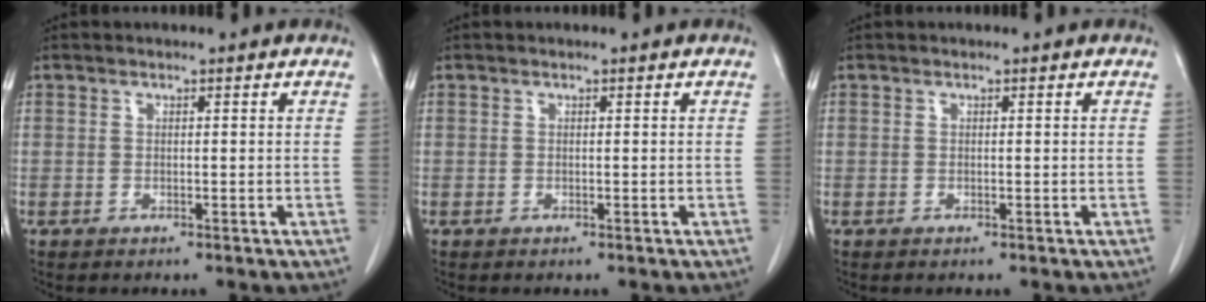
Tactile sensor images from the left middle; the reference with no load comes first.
{"total": 0.0}
{"total": 0.0}